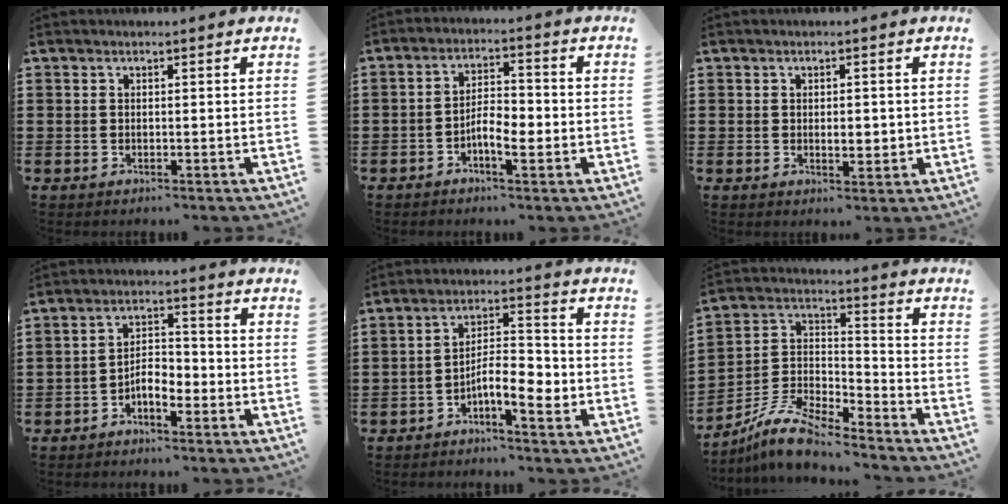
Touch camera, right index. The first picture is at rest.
{"total": 5.2, "force": [-1.9, 1.8, 4.5], "torque": [-0.077, 0.007, -0.036]}
{"total": 2.9, "force": [0.0, 1.3, 2.6], "torque": [-0.042, 0.000, -0.002]}
{"total": 4.2, "force": [-2.1, 2.0, 3.1], "torque": [-0.057, 0.007, -0.041]}
{"total": 6.7, "force": [-3.0, 2.1, 5.6], "torque": [-0.095, 0.007, -0.054]}
{"total": 9.4, "force": [-8.3, 2.2, 3.8], "torque": [-0.099, 0.009, -0.169]}